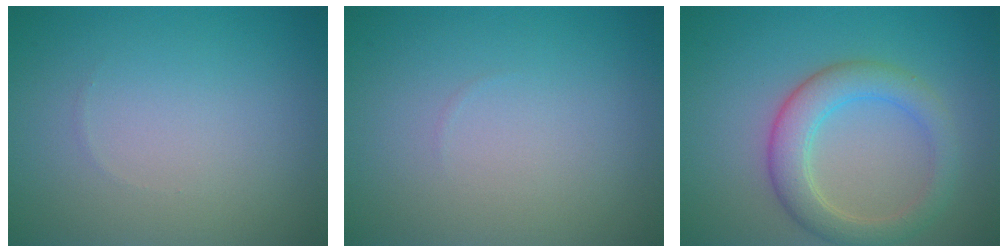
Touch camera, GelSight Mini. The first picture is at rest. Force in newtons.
{"total": 0.0}
{"total": 4.4, "press": 4.4, "slide": 0.3}